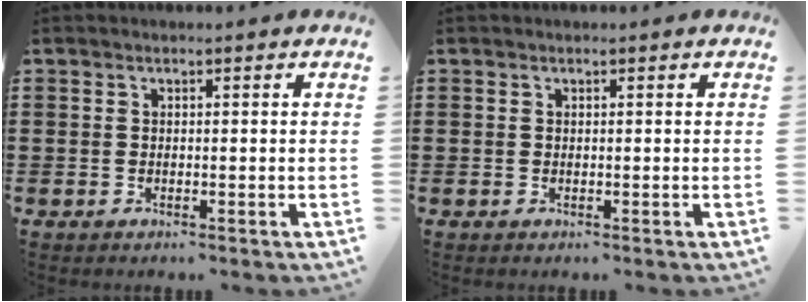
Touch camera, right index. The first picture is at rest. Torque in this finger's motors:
{"motor_torque": [0.00, 0.00, 0.01, -0.01]}